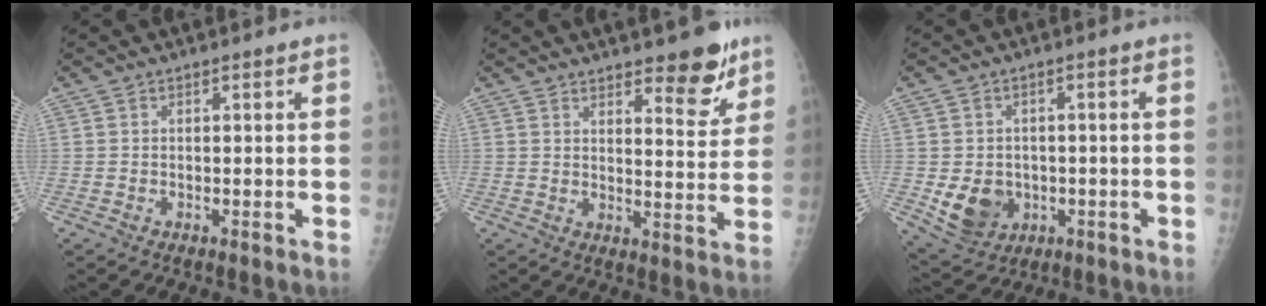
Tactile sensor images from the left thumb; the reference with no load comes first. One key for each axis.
{"total": 8.5, "fx": 6.0, "fy": 2.7, "fz": 5.4, "tx": -0.044, "ty": -0.043, "tz": 0.085}
{"total": 8.0, "fx": -1.7, "fy": 6.7, "fz": 4.0, "tx": -0.047, "ty": 0.004, "tz": -0.008}